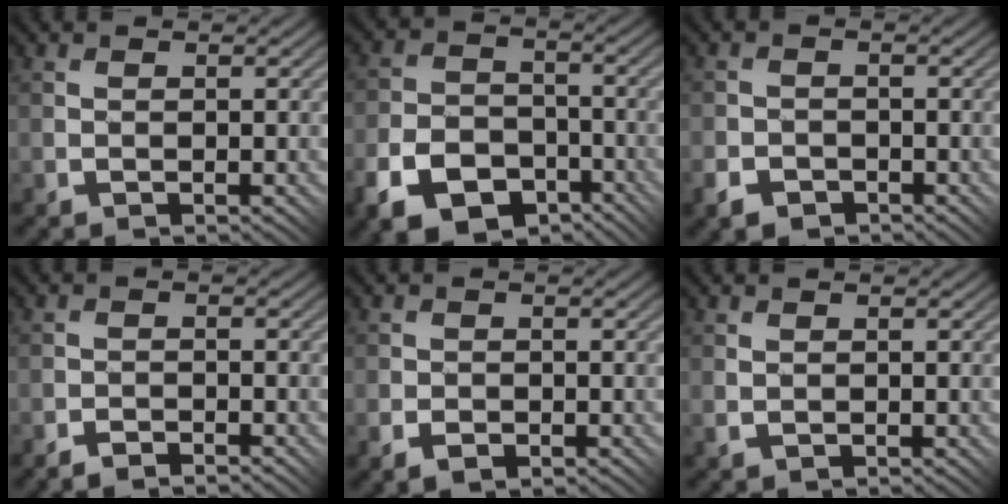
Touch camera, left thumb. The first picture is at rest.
{"total": 9.9, "force": [-6.0, 6.2, 5.0], "torque": [-0.112, -0.015, -0.120]}
{"total": 3.0, "force": [-2.0, 2.0, 0.9], "torque": [-0.019, -0.006, -0.044]}
{"total": 1.4, "force": [-1.4, 0.1, 0.2], "torque": [0.001, 0.008, -0.032]}
{"total": 1.6, "force": [-0.9, 1.1, 0.8], "torque": [-0.016, -0.004, -0.020]}
{"total": 0.6, "force": [0.1, 0.4, 0.4], "torque": [-0.011, -0.002, 0.003]}